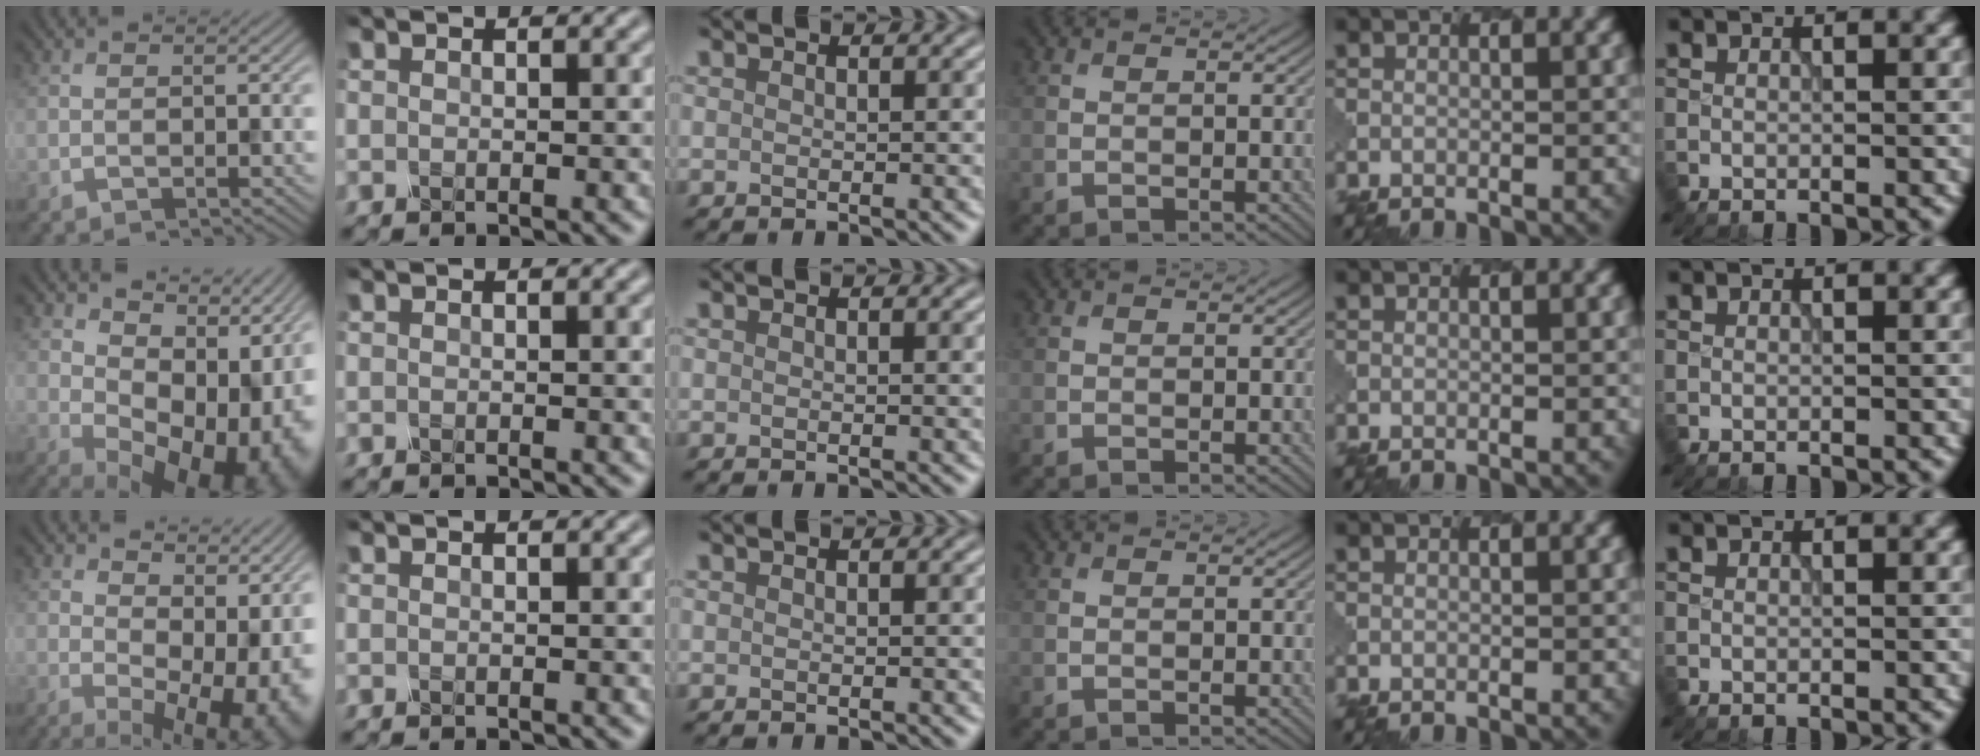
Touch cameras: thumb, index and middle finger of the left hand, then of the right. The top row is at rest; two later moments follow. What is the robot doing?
{"motion": "dispense", "object": "dispenser bottle"}